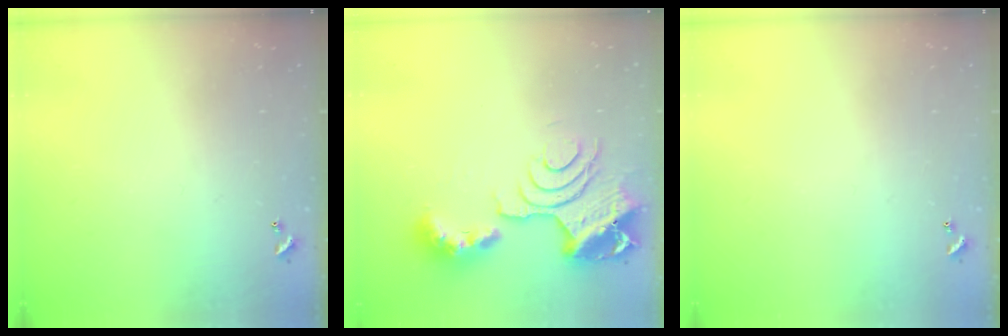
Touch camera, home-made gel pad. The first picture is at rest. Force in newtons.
{"total": 14.3, "press": 14.2, "slide": 1.1}
{"total": 0.0}